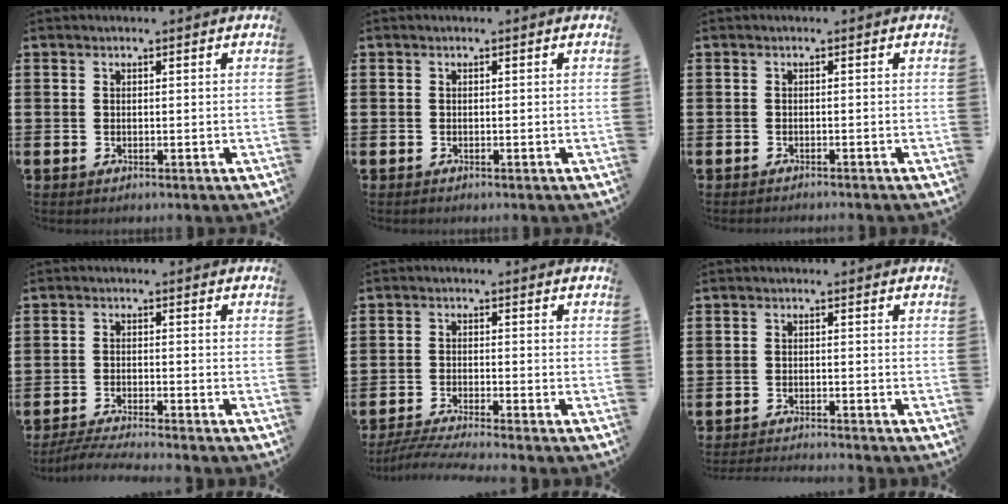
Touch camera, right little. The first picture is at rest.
{"total": 0.0}
{"total": 0.5, "force": [-0.5, -0.1, 0.0], "torque": [0.001, -0.001, -0.011]}
{"total": 3.0, "force": [-2.8, -0.2, 1.1], "torque": [-0.016, -0.001, -0.054]}
{"total": 3.3, "force": [-2.8, -0.2, 1.7], "torque": [-0.025, -0.005, -0.053]}
{"total": 1.5, "force": [-1.5, -0.2, 0.0], "torque": [-0.001, 0.003, -0.031]}